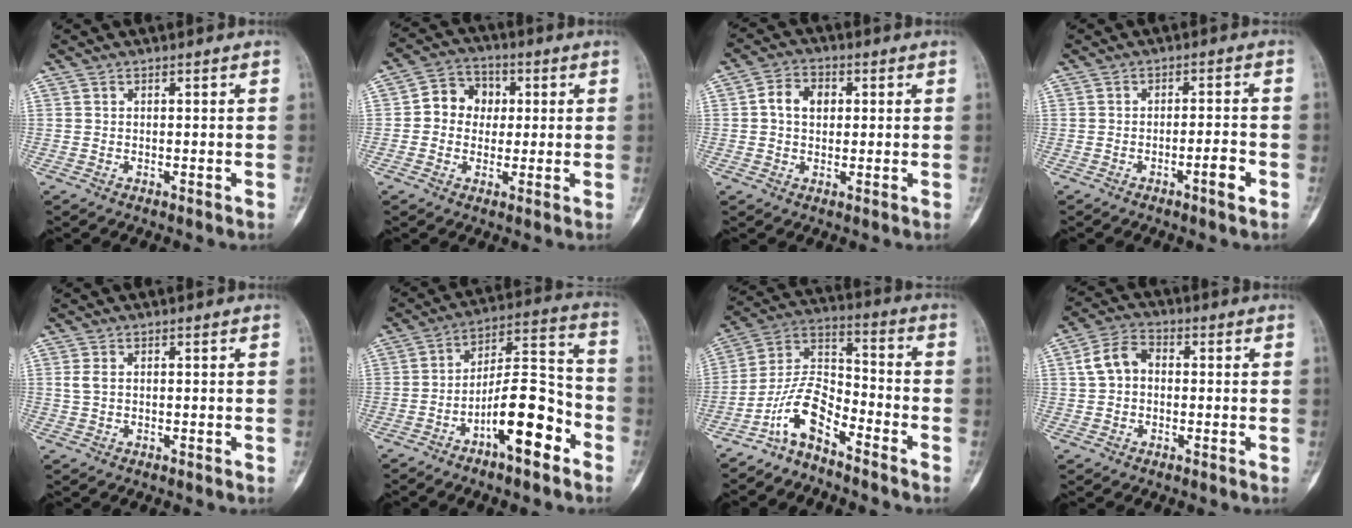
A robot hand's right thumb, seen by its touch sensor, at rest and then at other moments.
{"total": 7.8, "force": [0.7, 6.8, 3.8], "torque": [-0.027, 0.015, 0.000]}
{"total": 5.6, "force": [0.8, 4.2, 3.6], "torque": [-0.052, 0.011, 0.009]}
{"total": 4.0, "force": [-1.9, 0.6, 3.4], "torque": [-0.055, 0.013, -0.033]}
{"total": 1.6, "force": [0.3, 0.9, 1.3], "torque": [-0.036, 0.004, 0.009]}
{"total": 14.3, "force": [-7.0, 4.9, 11.5], "torque": [-0.177, 0.068, -0.116]}
{"total": 9.7, "force": [-6.7, 3.8, 5.9], "torque": [-0.113, 0.080, -0.141]}
{"total": 6.4, "force": [0.4, 4.7, 4.3], "torque": [-0.079, 0.023, 0.000]}